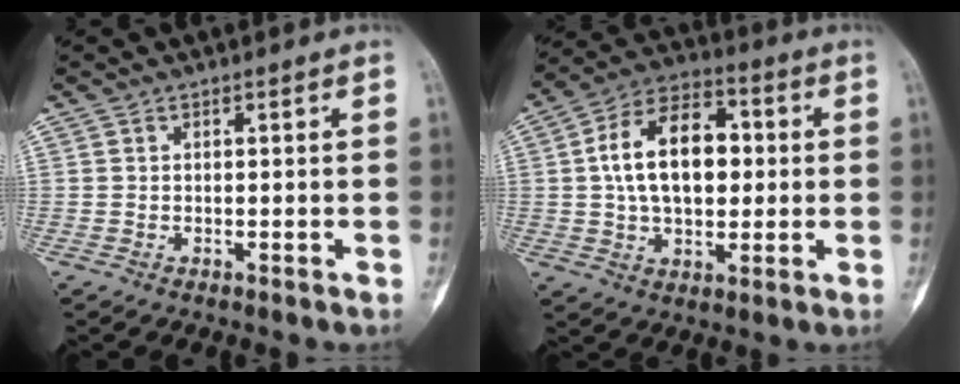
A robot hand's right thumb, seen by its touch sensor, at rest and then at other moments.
{"total": 16.5, "force": [1.8, 10.1, 12.9], "torque": [-0.196, 0.019, 0.026]}